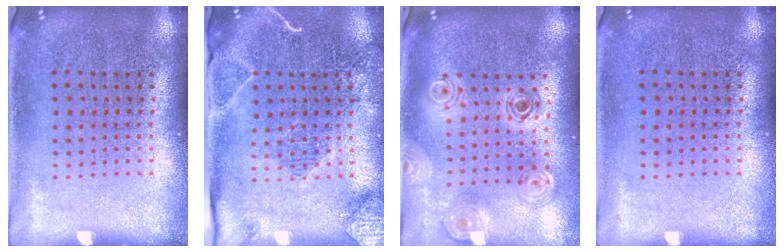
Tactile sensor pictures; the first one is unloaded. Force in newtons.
{"total": 2.0, "press": 1.9, "slide": 0.3}
{"total": 1.1, "press": 1.1, "slide": 0.3}
{"total": 0.0}